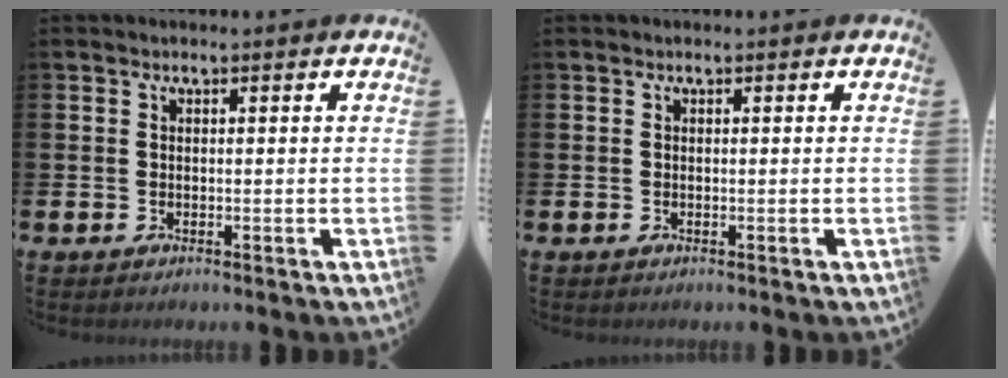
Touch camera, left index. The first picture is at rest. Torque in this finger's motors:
{"motor_torque": [0.00, 0.00, 0.00, 0.00]}